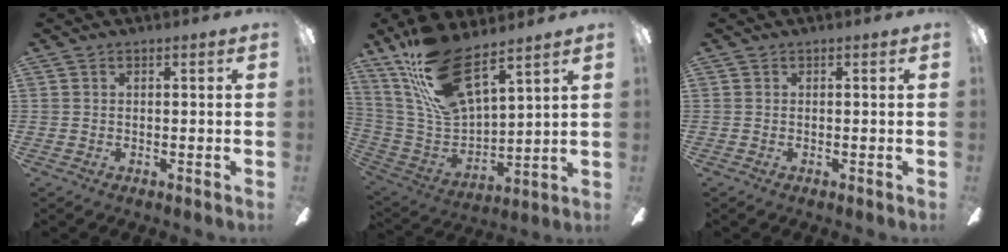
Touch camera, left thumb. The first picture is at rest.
{"total": 19.6, "force": [13.8, 7.1, 12.1], "torque": [-0.268, -0.086, 0.246]}
{"total": 0.0}